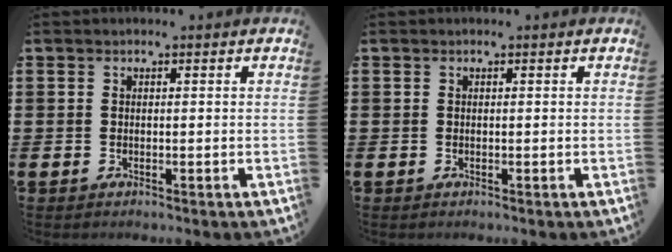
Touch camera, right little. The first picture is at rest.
{"total": 0.0}